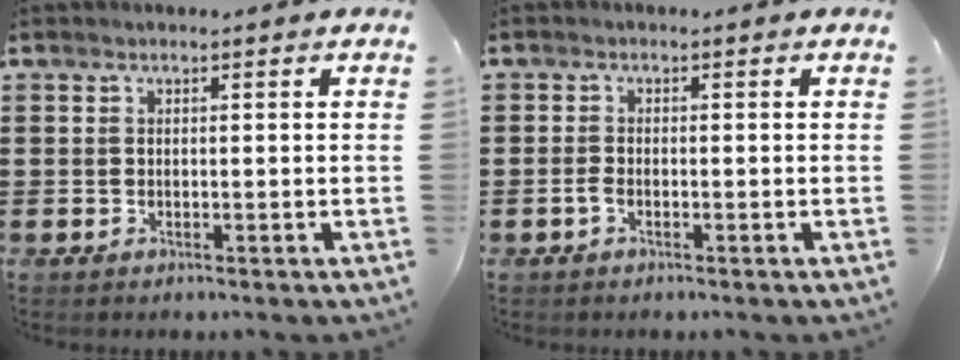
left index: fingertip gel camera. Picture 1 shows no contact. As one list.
[{"total": 1.2, "force": [-0.6, 0.4, 1.0], "torque": [-0.028, -0.004, -0.013]}]